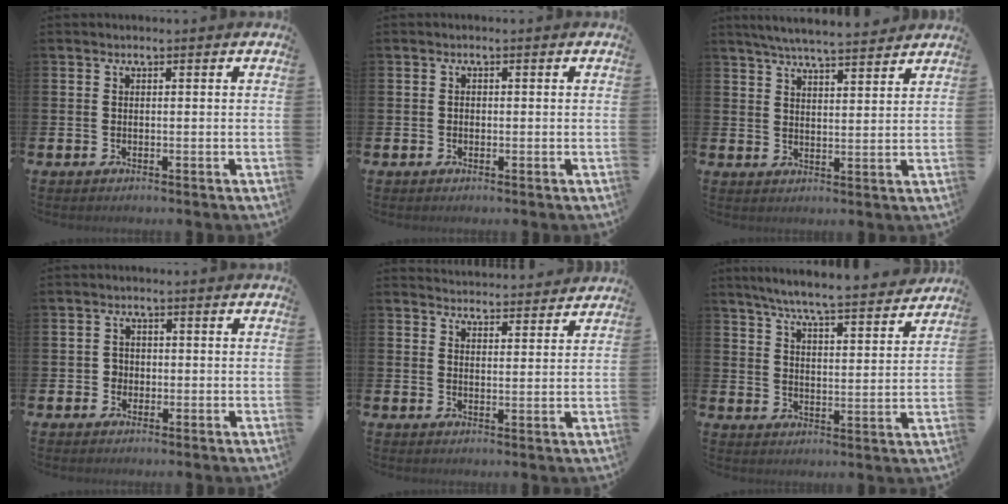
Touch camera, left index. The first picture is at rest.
{"total": 0.6, "force": [-0.1, 0.6, 0.2], "torque": [-0.007, 0.005, -0.004]}
{"total": 5.6, "force": [5.5, 0.1, 1.4], "torque": [-0.035, -0.030, 0.096]}
{"total": 1.7, "force": [-0.2, 1.6, 0.3], "torque": [-0.003, 0.005, -0.010]}
{"total": 4.1, "force": [4.0, 0.5, -0.2], "torque": [-0.002, -0.029, 0.072]}
{"total": 7.1, "force": [6.8, 0.0, 2.3], "torque": [-0.060, -0.049, 0.115]}